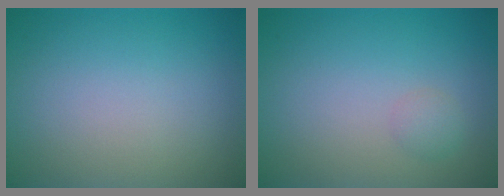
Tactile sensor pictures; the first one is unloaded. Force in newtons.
{"total": 1.0, "press": 1.0, "slide": 0.0}